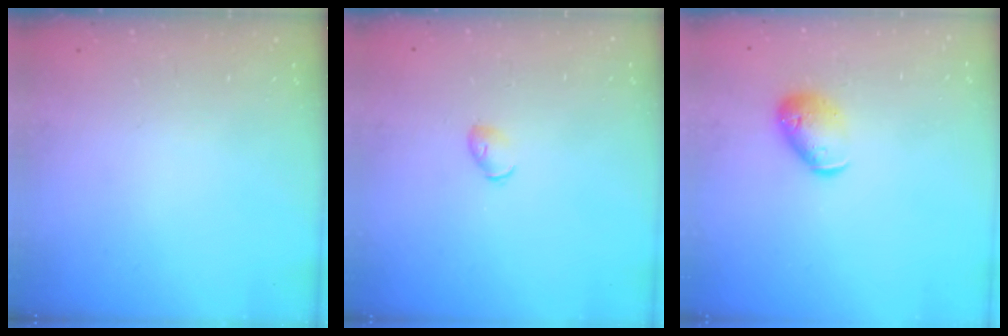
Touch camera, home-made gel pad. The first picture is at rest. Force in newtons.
{"total": 3.3, "press": 3.2, "slide": 0.7}
{"total": 10.0, "press": 9.9, "slide": 1.5}